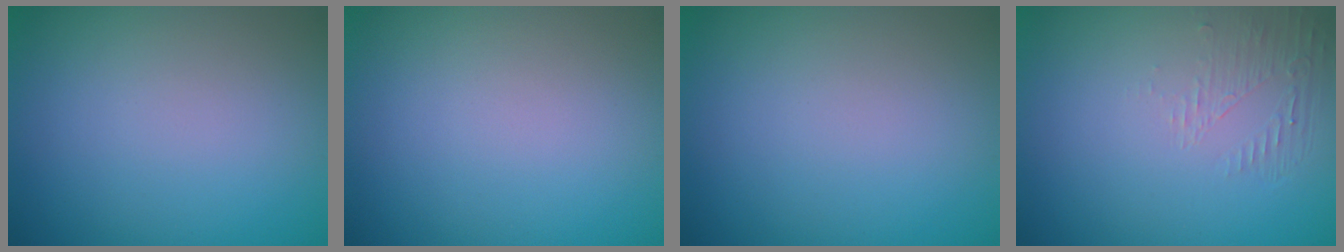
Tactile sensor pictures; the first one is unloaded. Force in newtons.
{"total": 0.0}
{"total": 0.0}
{"total": 1.3, "press": 0.0, "slide": 1.3}